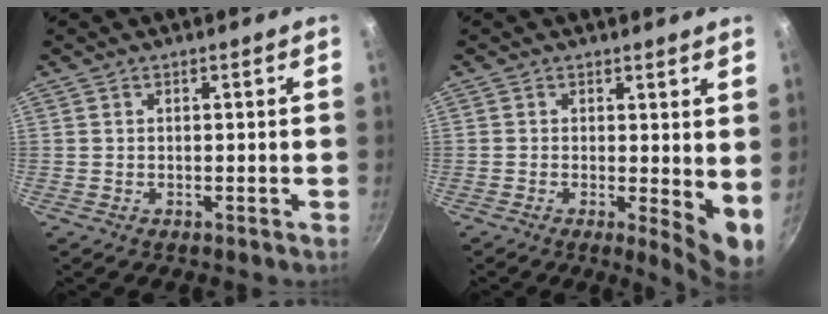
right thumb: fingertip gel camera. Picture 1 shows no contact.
{"total": 6.1, "force": [0.3, 2.2, 5.7], "torque": [-0.072, -0.018, 0.003]}